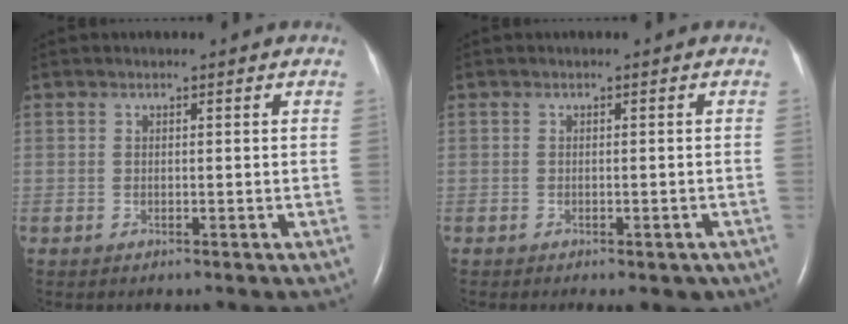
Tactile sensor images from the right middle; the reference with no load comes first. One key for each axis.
{"total": 3.8, "fx": -2.7, "fy": 1.6, "fz": 2.1, "tx": -0.021, "ty": -0.004, "tz": -0.030}